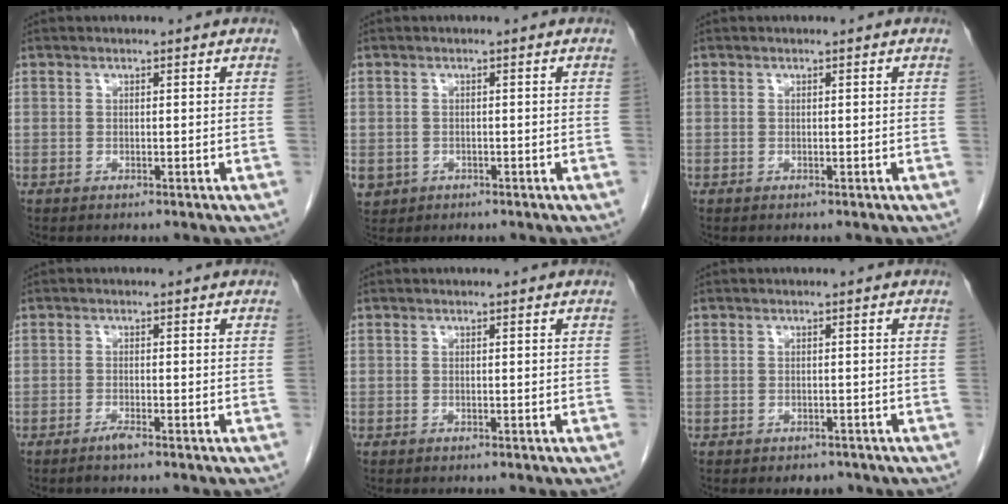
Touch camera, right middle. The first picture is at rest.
{"total": 3.6, "force": [-1.6, 3.2, 0.7], "torque": [-0.017, 0.001, -0.021]}
{"total": 0.0}
{"total": 1.4, "force": [-1.1, -0.1, 0.8], "torque": [-0.021, -0.002, -0.022]}
{"total": 0.0}
{"total": 2.0, "force": [-1.5, 1.2, 0.6], "torque": [-0.008, 0.001, -0.015]}